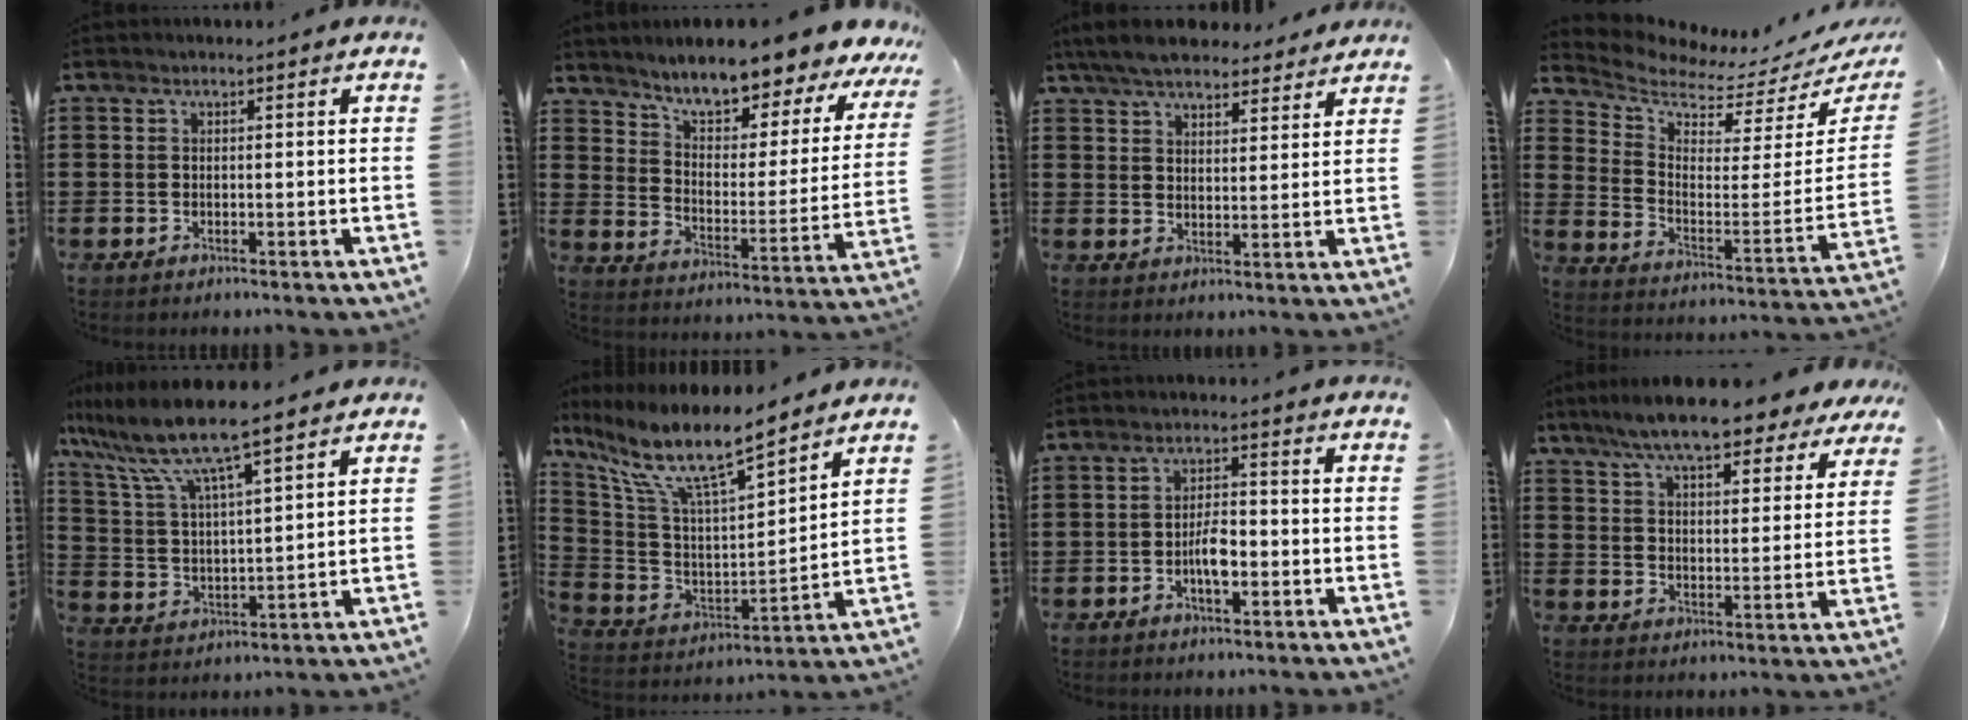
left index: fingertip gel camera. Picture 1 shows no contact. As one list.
[{"total": 8.3, "force": [7.6, 0.8, 3.1], "torque": [-0.077, -0.063, 0.127]}, {"total": 6.5, "force": [5.9, 1.4, 2.1], "torque": [-0.061, -0.013, 0.111]}, {"total": 3.5, "force": [3.3, 0.8, 0.9], "torque": [-0.045, -0.046, 0.048]}, {"total": 8.6, "force": [7.2, 0.4, 4.7], "torque": [-0.122, -0.038, 0.119]}, {"total": 10.9, "force": [8.6, 1.8, 6.6], "torque": [-0.160, -0.052, 0.144]}, {"total": 4.4, "force": [-1.3, 1.7, 3.9], "torque": [-0.075, 0.005, -0.025]}, {"total": 9.3, "force": [8.3, 0.8, 4.3], "torque": [-0.113, -0.030, 0.148]}]